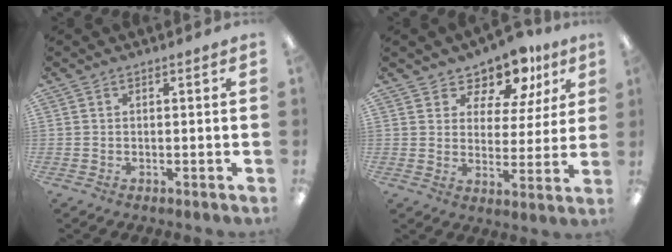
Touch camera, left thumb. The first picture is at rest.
{"total": 9.1, "force": [7.7, 4.3, 2.3], "torque": [-0.051, -0.064, 0.141]}